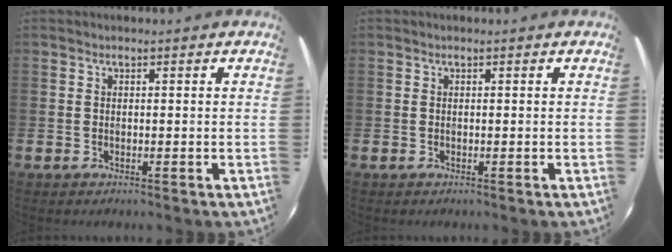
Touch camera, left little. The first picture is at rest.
{"total": 0.0}